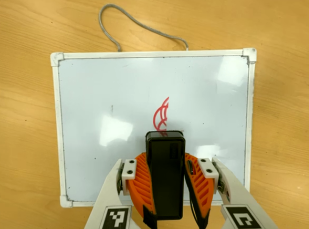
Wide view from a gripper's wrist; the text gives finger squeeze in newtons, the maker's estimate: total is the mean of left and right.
{"total": 8.8, "left": 7.4, "right": 10.2}